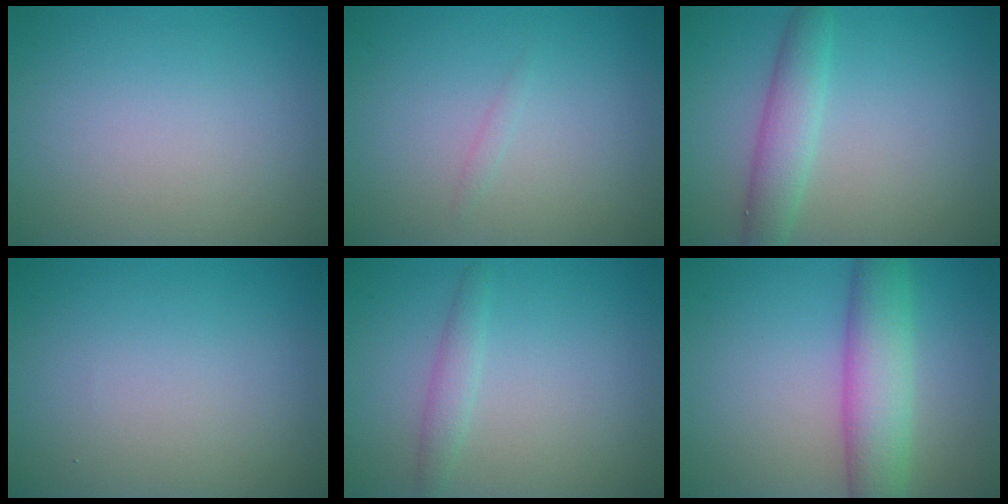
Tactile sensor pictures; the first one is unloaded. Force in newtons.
{"total": 0.5, "press": 0.5, "slide": 0.0}
{"total": 3.4, "press": 3.4, "slide": 0.1}
{"total": 0.0}
{"total": 1.6, "press": 1.6, "slide": 0.1}
{"total": 6.0, "press": 6.0, "slide": 0.2}